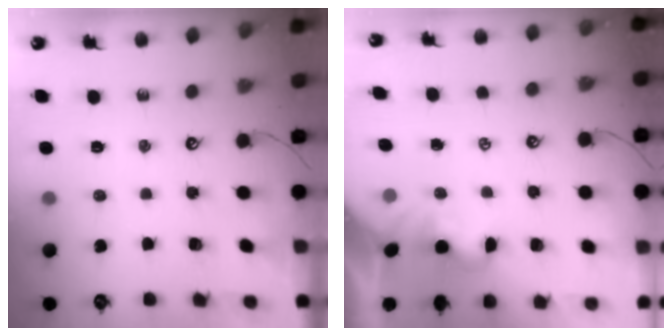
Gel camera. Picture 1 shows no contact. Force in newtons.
{"total": 2.0, "press": 2.0, "slide": 0.6}